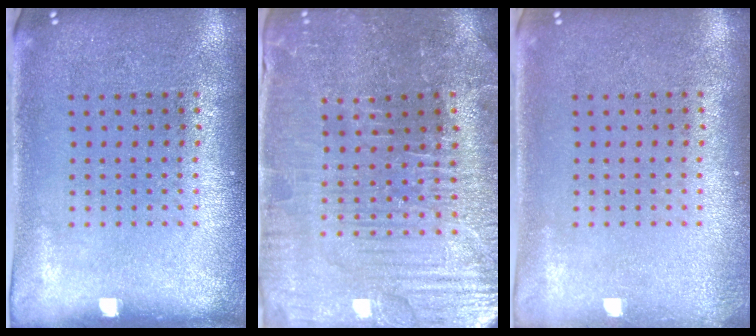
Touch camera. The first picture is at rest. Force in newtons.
{"total": 3.6, "press": 3.6, "slide": 0.4}
{"total": 0.6, "press": 0.6, "slide": 0.1}